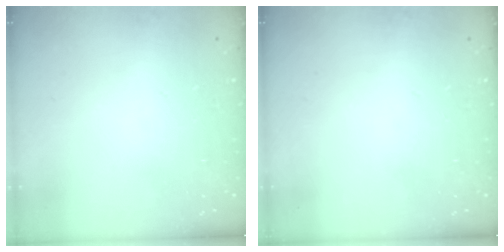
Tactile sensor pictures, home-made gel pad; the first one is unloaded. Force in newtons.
{"total": 0.0}